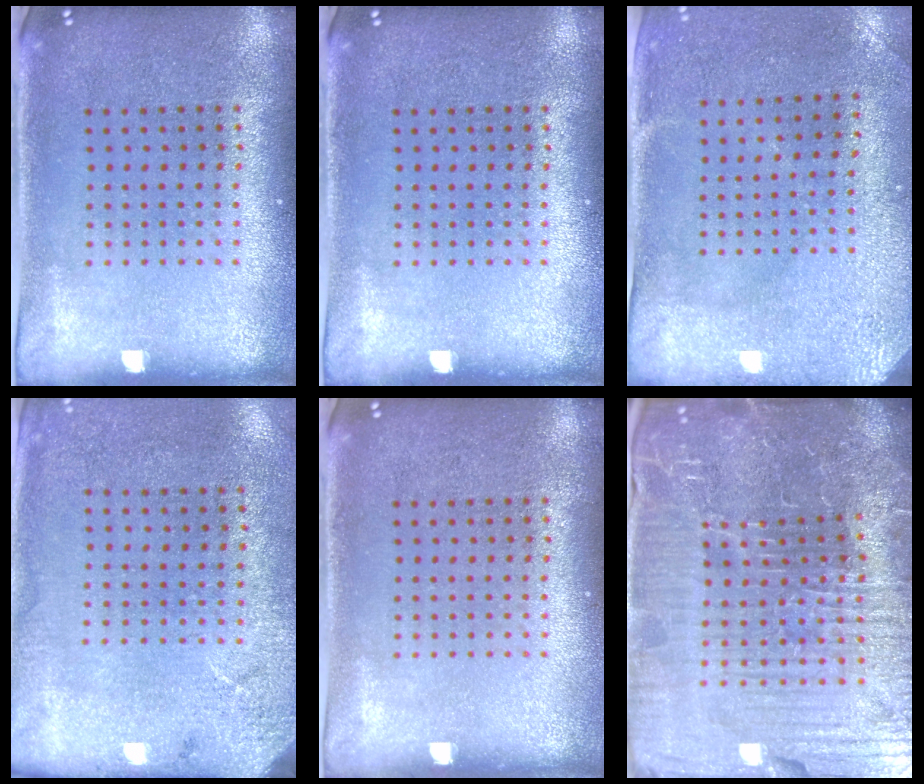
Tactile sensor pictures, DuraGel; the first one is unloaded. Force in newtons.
{"total": 0.0}
{"total": 3.0, "press": 2.4, "slide": 1.8}
{"total": 2.6, "press": 2.1, "slide": 1.5}
{"total": 0.0}
{"total": 7.4, "press": 6.6, "slide": 3.4}